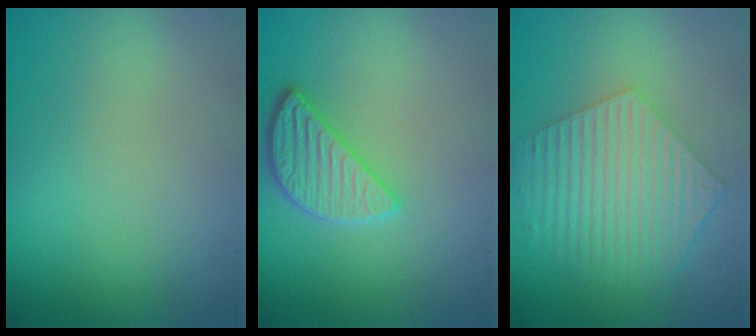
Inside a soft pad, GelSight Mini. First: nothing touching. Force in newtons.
{"total": 2.8, "press": 2.8, "slide": 0.6}
{"total": 5.7, "press": 4.3, "slide": 3.8}